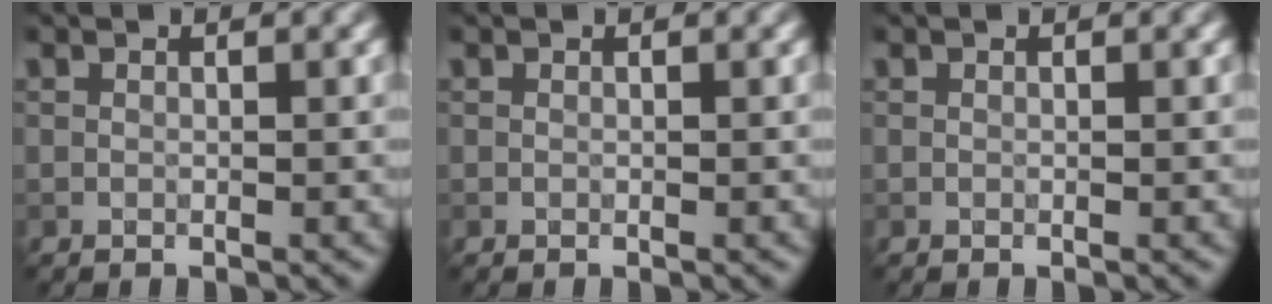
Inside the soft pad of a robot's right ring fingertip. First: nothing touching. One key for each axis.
{"total": 0.0}
{"total": 0.0}